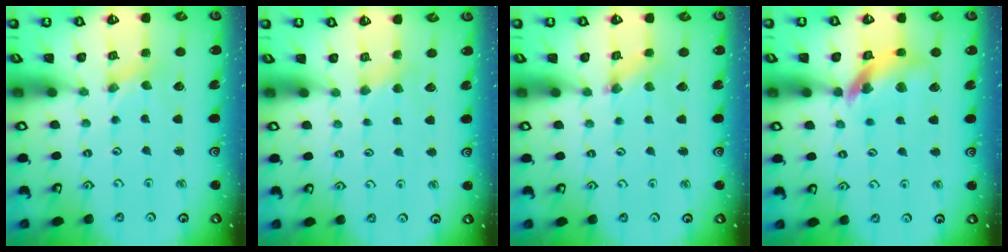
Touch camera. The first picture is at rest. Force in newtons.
{"total": 4.1, "press": 4.0, "slide": 0.6}
{"total": 1.1, "press": 1.0, "slide": 0.3}
{"total": 13.2, "press": 13.1, "slide": 1.8}